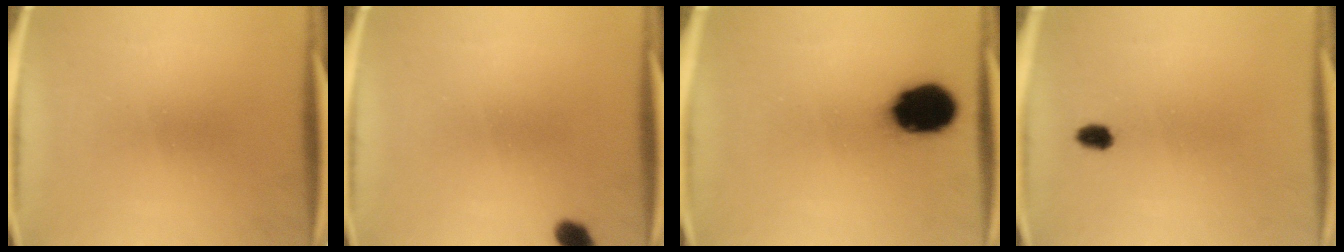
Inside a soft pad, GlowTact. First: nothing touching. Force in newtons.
{"total": 2.7}
{"total": 14.5}
{"total": 2.2}